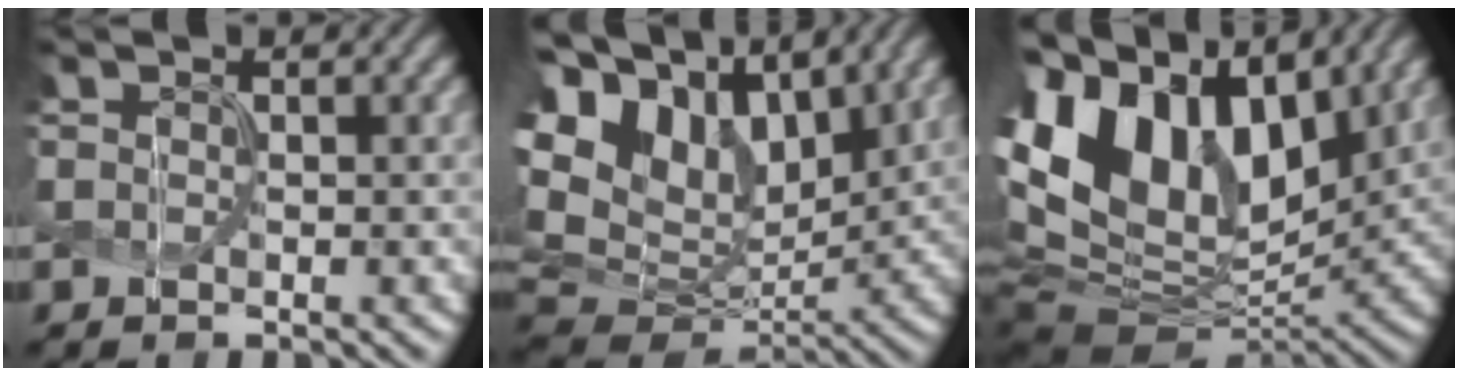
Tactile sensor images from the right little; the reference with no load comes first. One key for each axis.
{"total": 17.3, "fx": 7.6, "fy": 10.7, "fz": 11.3, "tx": -0.238, "ty": 0.042, "tz": 0.145}
{"total": 15.6, "fx": 5.2, "fy": 10.4, "fz": 10.5, "tx": -0.213, "ty": 0.024, "tz": 0.095}